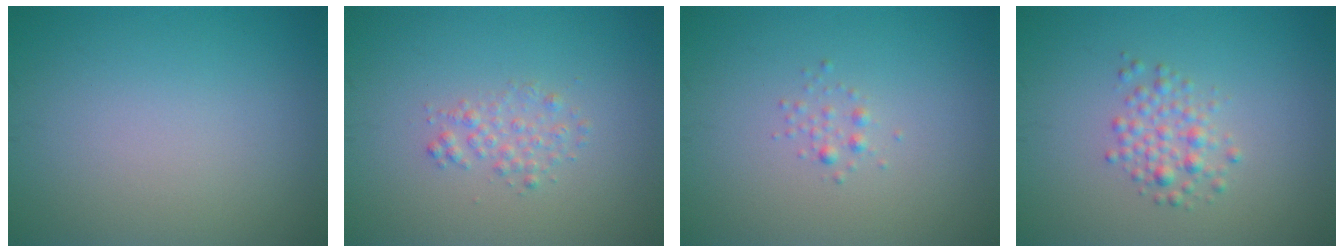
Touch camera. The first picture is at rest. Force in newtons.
{"total": 1.5, "press": 1.5, "slide": 0.0}
{"total": 0.8, "press": 0.8, "slide": 0.0}
{"total": 2.2, "press": 2.2, "slide": 0.1}